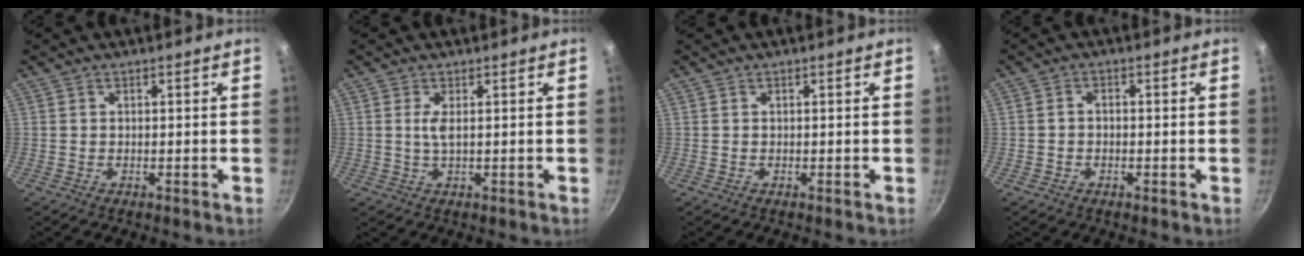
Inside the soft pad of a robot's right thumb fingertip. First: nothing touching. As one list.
[{"total": 2.2, "force": [0.4, 0.5, 2.1], "torque": [-0.051, -0.001, 0.010]}, {"total": 0.0}, {"total": 1.5, "force": [-0.5, 1.0, 0.9], "torque": [-0.016, 0.010, -0.011]}]